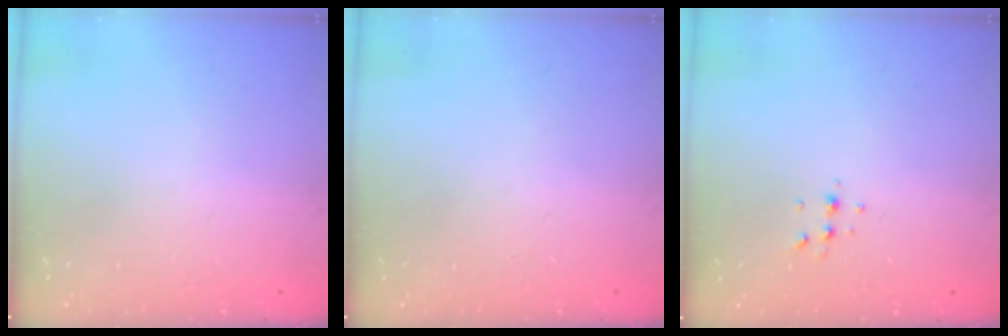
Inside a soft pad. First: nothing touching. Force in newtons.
{"total": 0.0}
{"total": 3.9, "press": 3.8, "slide": 1.2}